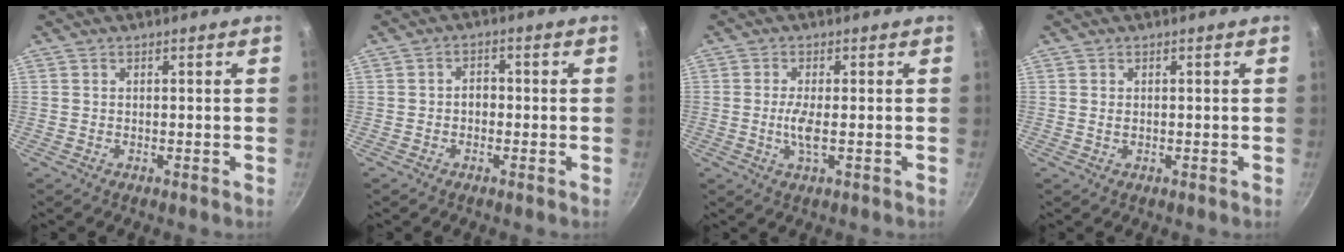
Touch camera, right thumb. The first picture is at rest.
{"total": 2.4, "force": [-0.5, 1.9, 1.5], "torque": [-0.009, 0.011, -0.011]}
{"total": 3.7, "force": [-0.4, 0.9, 3.6], "torque": [-0.084, -0.001, -0.011]}
{"total": 1.0, "force": [0.1, 0.7, 0.7], "torque": [-0.012, 0.002, 0.002]}